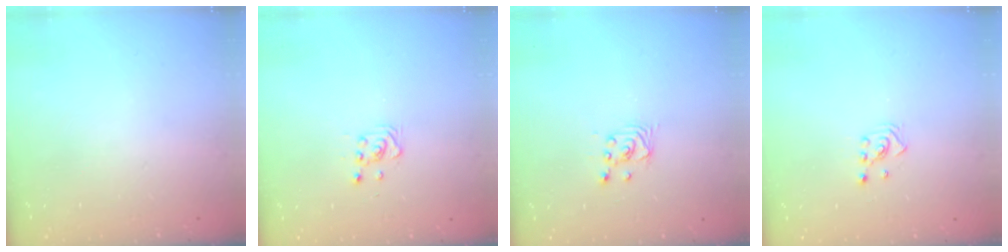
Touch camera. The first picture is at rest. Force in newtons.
{"total": 3.7, "press": 3.6, "slide": 0.5}
{"total": 2.2, "press": 2.2, "slide": 0.2}
{"total": 2.1, "press": 2.1, "slide": 0.3}